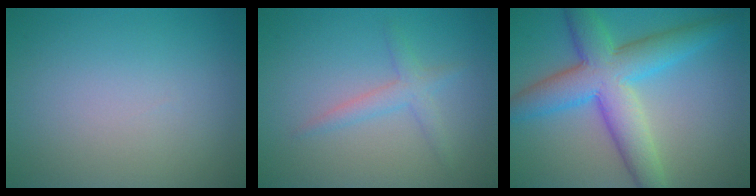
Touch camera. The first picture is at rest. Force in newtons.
{"total": 2.0, "press": 1.9, "slide": 0.2}
{"total": 8.2, "press": 8.2, "slide": 0.1}